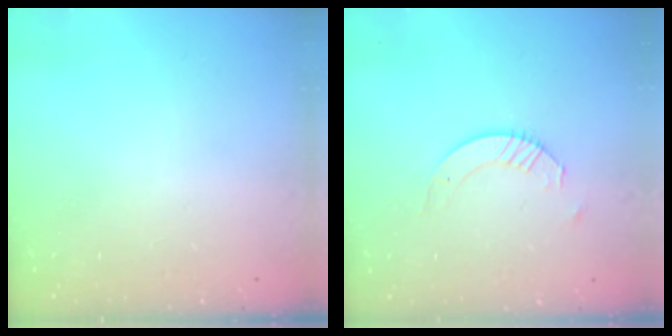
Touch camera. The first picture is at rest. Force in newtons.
{"total": 4.1, "press": 4.1, "slide": 0.4}